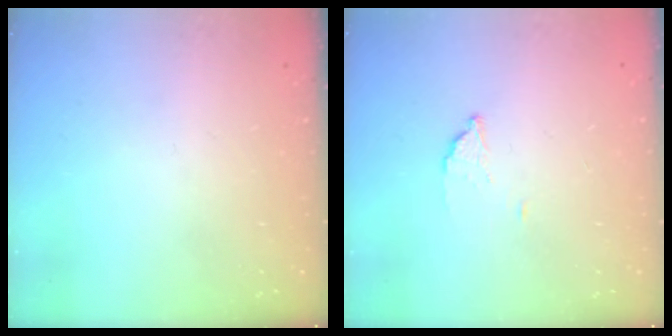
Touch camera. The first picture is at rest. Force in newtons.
{"total": 1.8, "press": 1.8, "slide": 0.1}